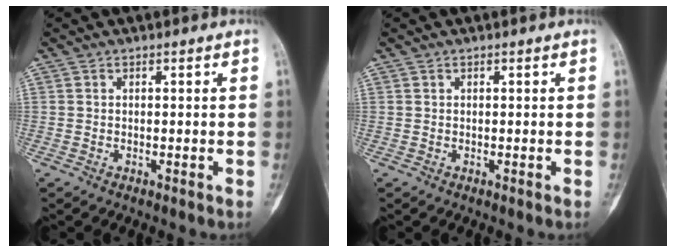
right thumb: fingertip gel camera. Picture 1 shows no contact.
{"total": 0.0}